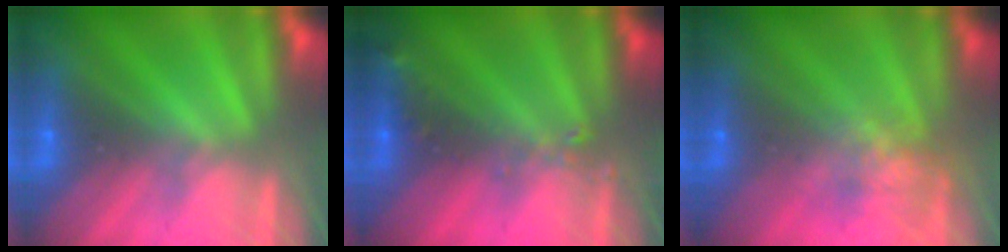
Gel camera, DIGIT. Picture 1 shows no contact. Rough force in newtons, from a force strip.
{"total": 2.4}
{"total": 5.0}